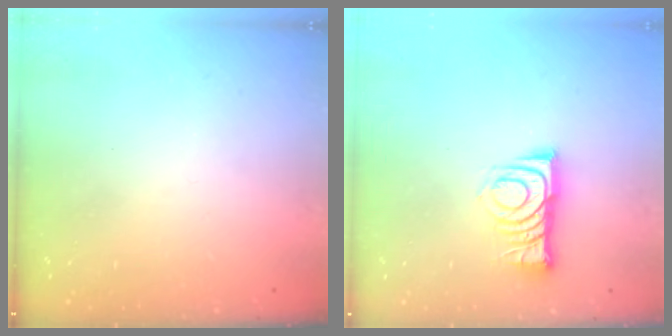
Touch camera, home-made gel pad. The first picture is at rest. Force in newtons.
{"total": 8.9, "press": 8.8, "slide": 0.9}